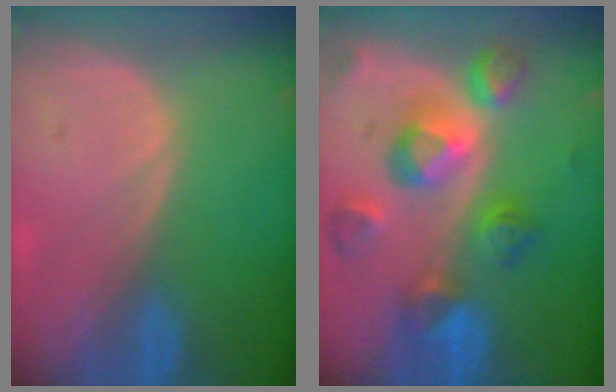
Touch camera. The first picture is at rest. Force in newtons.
{"total": 10.4, "press": 9.3, "slide": 4.6}